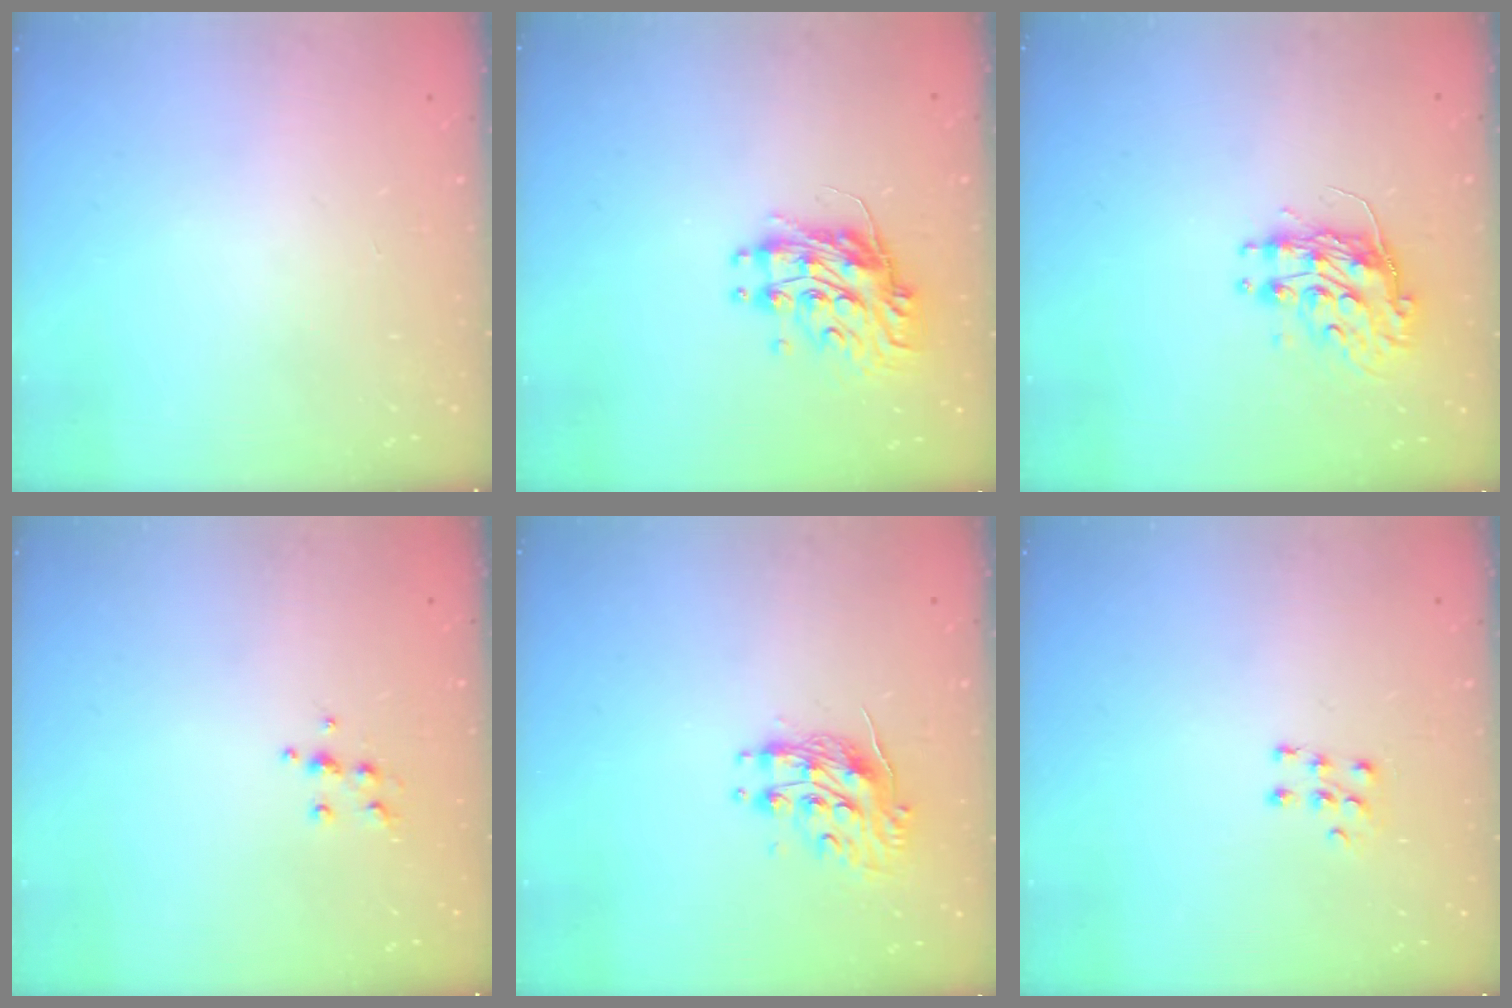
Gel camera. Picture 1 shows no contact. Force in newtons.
{"total": 10.7, "press": 10.6, "slide": 0.7}
{"total": 9.0, "press": 9.0, "slide": 0.2}
{"total": 5.4, "press": 5.3, "slide": 1.1}
{"total": 9.4, "press": 9.4, "slide": 0.3}
{"total": 5.6, "press": 5.6, "slide": 0.5}